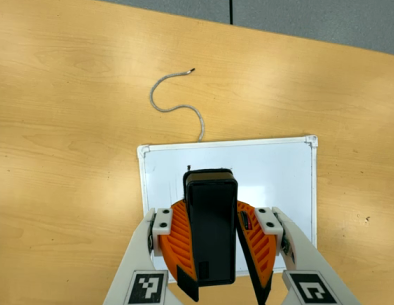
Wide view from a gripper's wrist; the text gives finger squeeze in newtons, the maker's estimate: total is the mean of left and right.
{"total": 9.3, "left": 9.9, "right": 8.7}